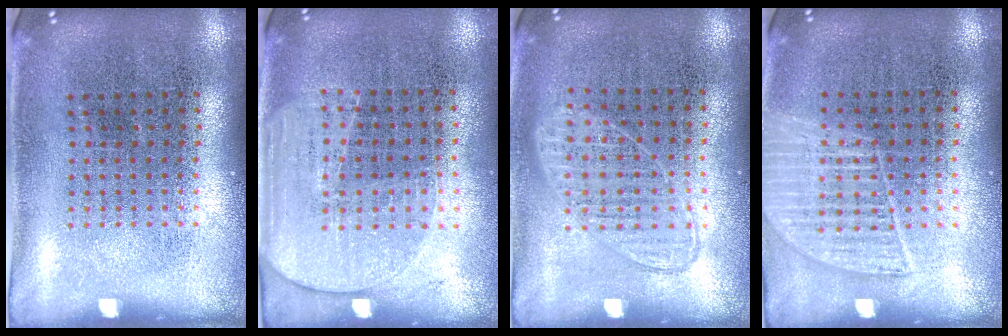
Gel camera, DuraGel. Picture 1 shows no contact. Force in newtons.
{"total": 1.6, "press": 1.4, "slide": 0.9}
{"total": 1.0, "press": 0.9, "slide": 0.4}
{"total": 1.3, "press": 1.3, "slide": 0.5}